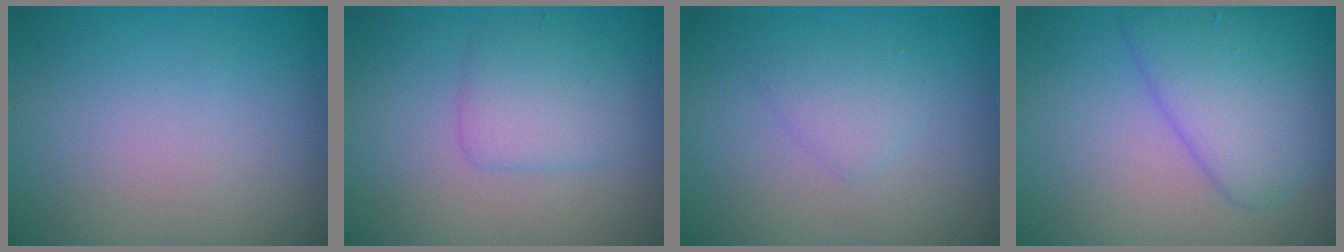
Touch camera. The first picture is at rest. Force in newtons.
{"total": 2.7, "press": 2.7, "slide": 0.1}
{"total": 1.5, "press": 1.5, "slide": 0.1}
{"total": 5.3, "press": 5.3, "slide": 0.1}